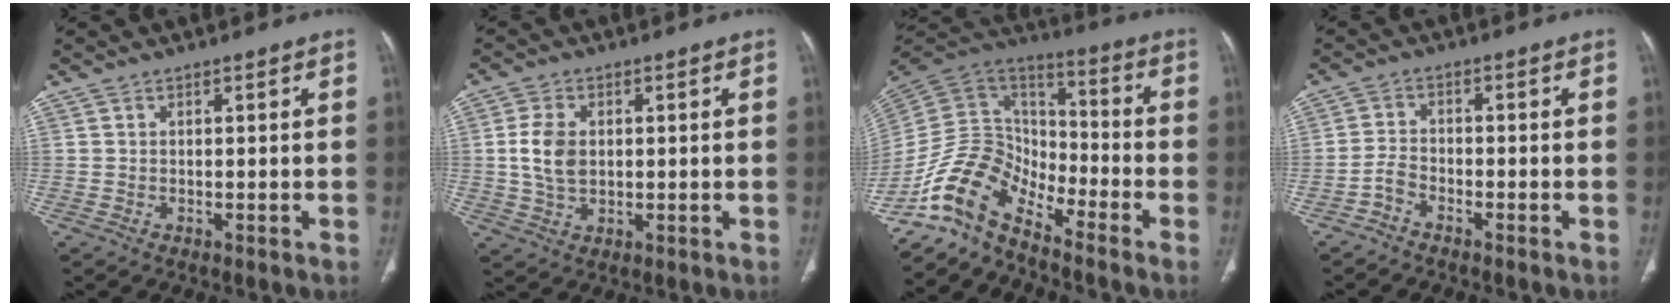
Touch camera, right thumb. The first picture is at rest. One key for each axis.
{"total": 6.6, "fx": 0.4, "fy": 4.6, "fz": 4.7, "tx": -0.089, "ty": 0.001, "tz": 0.011}
{"total": 13.5, "fx": -10.5, "fy": 6.0, "fz": 6.0, "tx": -0.101, "ty": 0.094, "tz": -0.212}
{"total": 2.5, "fx": -2.0, "fy": 1.2, "fz": 1.0, "tx": -0.019, "ty": 0.017, "tz": -0.039}